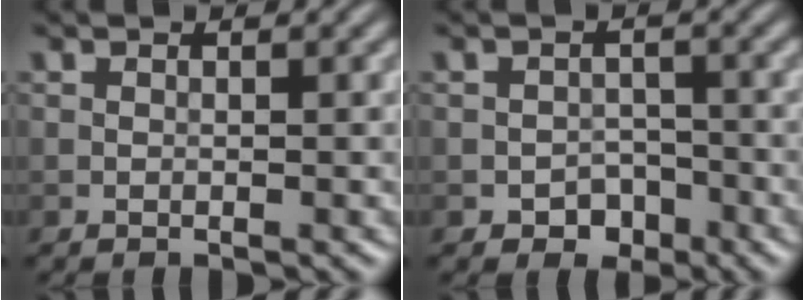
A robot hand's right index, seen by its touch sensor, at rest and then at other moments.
{"total": 2.4, "force": [-1.4, 1.8, 0.8], "torque": [-0.002, 0.001, -0.024]}